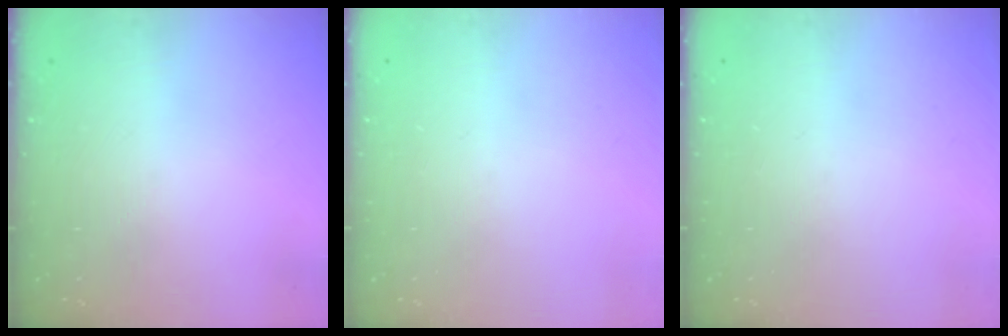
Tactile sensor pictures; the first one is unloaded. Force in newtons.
{"total": 0.0}
{"total": 0.0}